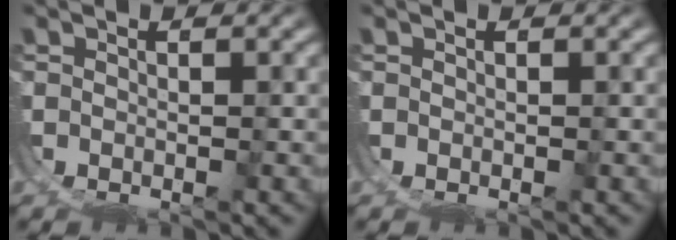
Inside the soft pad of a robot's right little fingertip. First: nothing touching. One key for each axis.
{"total": 0.0}